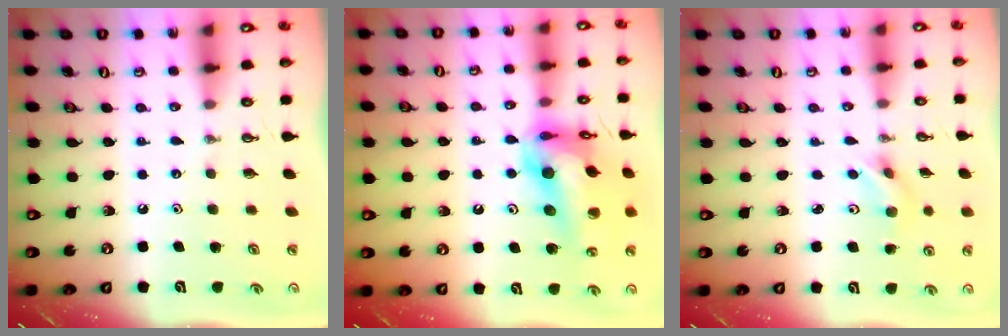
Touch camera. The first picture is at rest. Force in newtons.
{"total": 20.8, "press": 20.6, "slide": 2.3}
{"total": 3.7, "press": 3.0, "slide": 2.2}